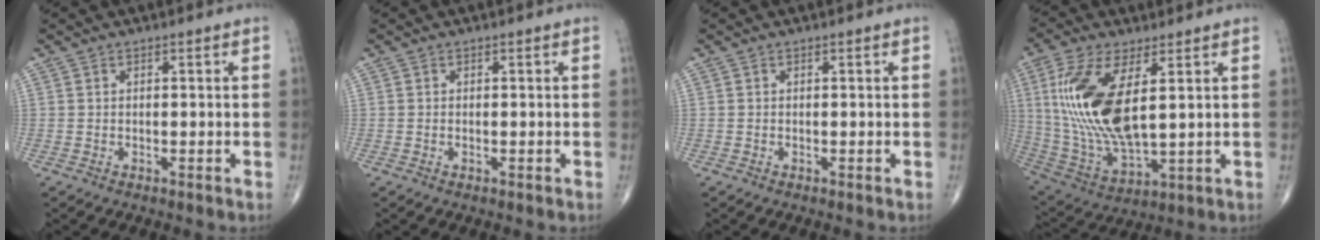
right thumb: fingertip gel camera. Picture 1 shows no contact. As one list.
[{"total": 0.0}, {"total": 0.0}, {"total": 18.7, "force": [4.1, 7.8, 16.5], "torque": [-0.353, -0.024, 0.089]}]